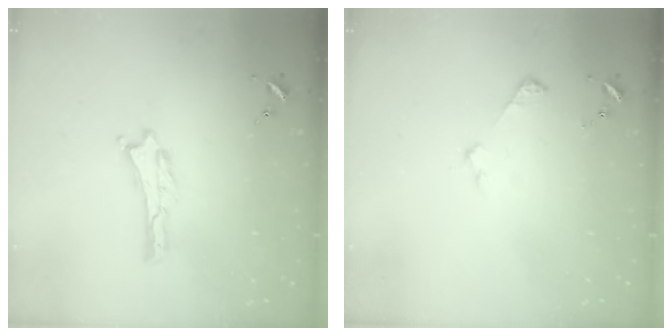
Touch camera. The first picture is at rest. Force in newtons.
{"total": 2.9, "press": 2.9, "slide": 0.3}